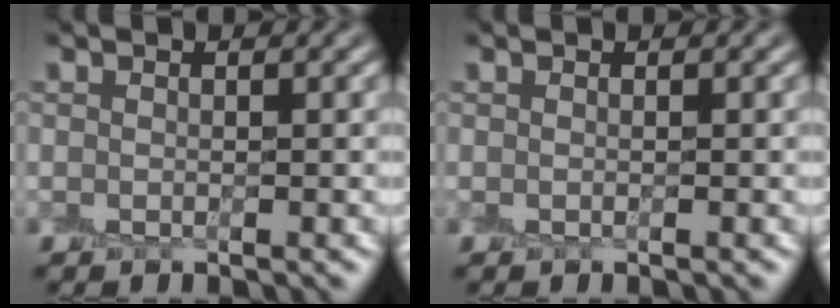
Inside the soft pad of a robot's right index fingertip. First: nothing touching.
{"total": 0.0}